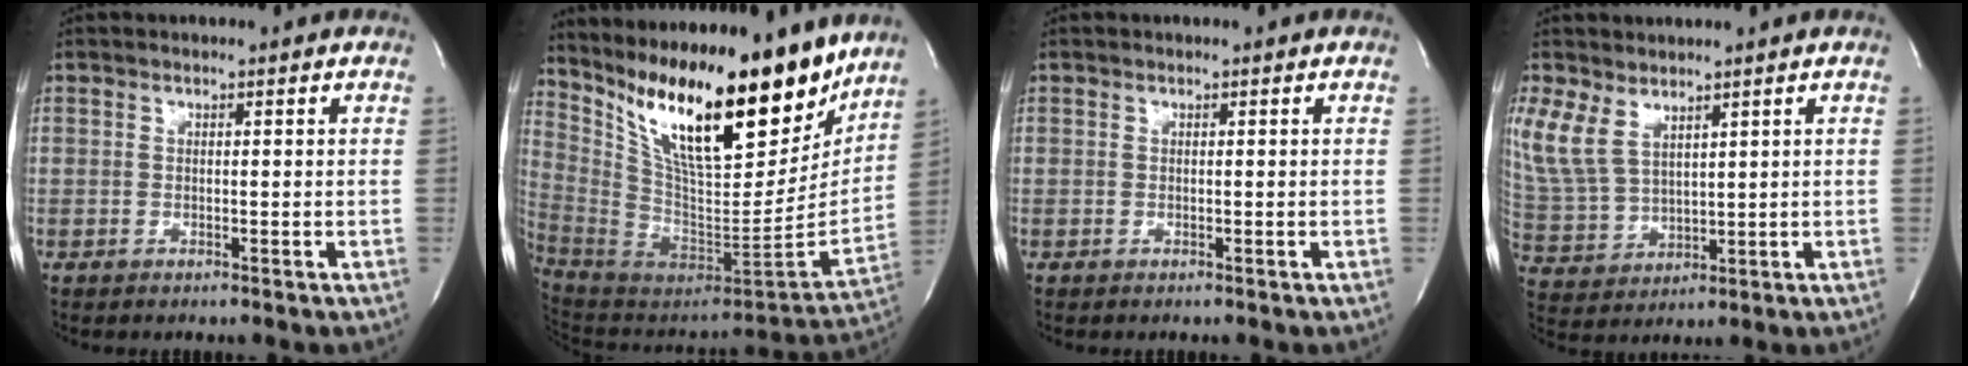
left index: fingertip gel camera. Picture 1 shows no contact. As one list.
[{"total": 26.4, "force": [18.1, 7.0, 18.0], "torque": [-0.324, -0.024, 0.303]}, {"total": 0.0}, {"total": 7.9, "force": [4.6, 4.6, 4.6], "torque": [-0.123, 0.005, 0.109]}]